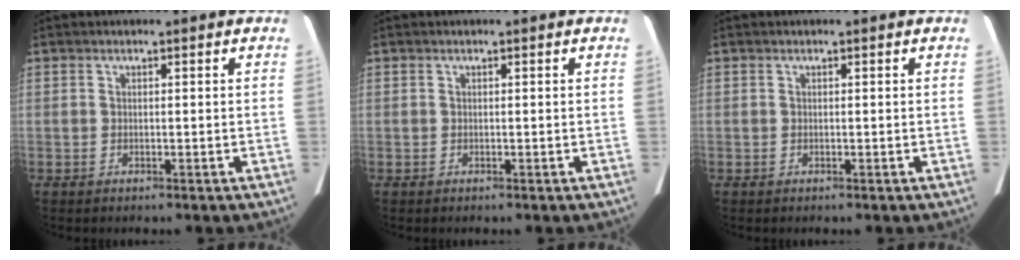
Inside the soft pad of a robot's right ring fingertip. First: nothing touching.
{"total": 0.0}
{"total": 0.0}